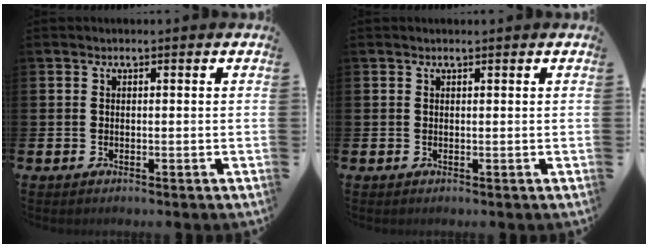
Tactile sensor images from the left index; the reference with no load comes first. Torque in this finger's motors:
{"motor_torque": [-0.04, 0.02, -0.12, 0.01]}